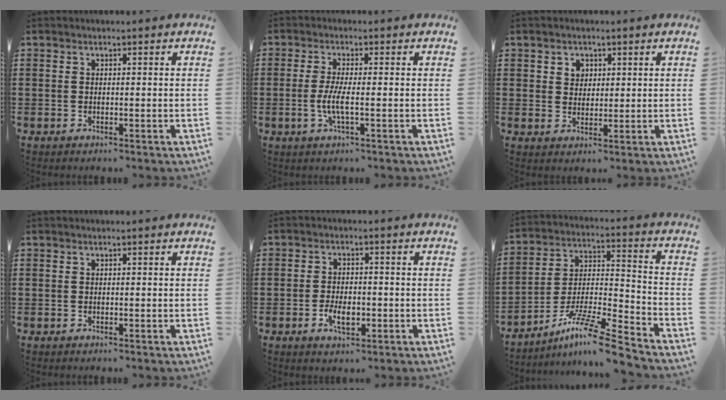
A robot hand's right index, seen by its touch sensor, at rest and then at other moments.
{"total": 4.2, "force": [-0.9, 0.5, 4.1], "torque": [-0.094, -0.010, -0.026]}
{"total": 2.2, "force": [1.1, 1.9, 0.5], "torque": [-0.017, 0.009, 0.020]}
{"total": 0.0}
{"total": 4.0, "force": [-1.3, 1.9, 3.3], "torque": [-0.056, -0.004, -0.025]}
{"total": 11.3, "force": [-9.1, 0.4, 6.8], "torque": [-0.122, 0.007, -0.180]}